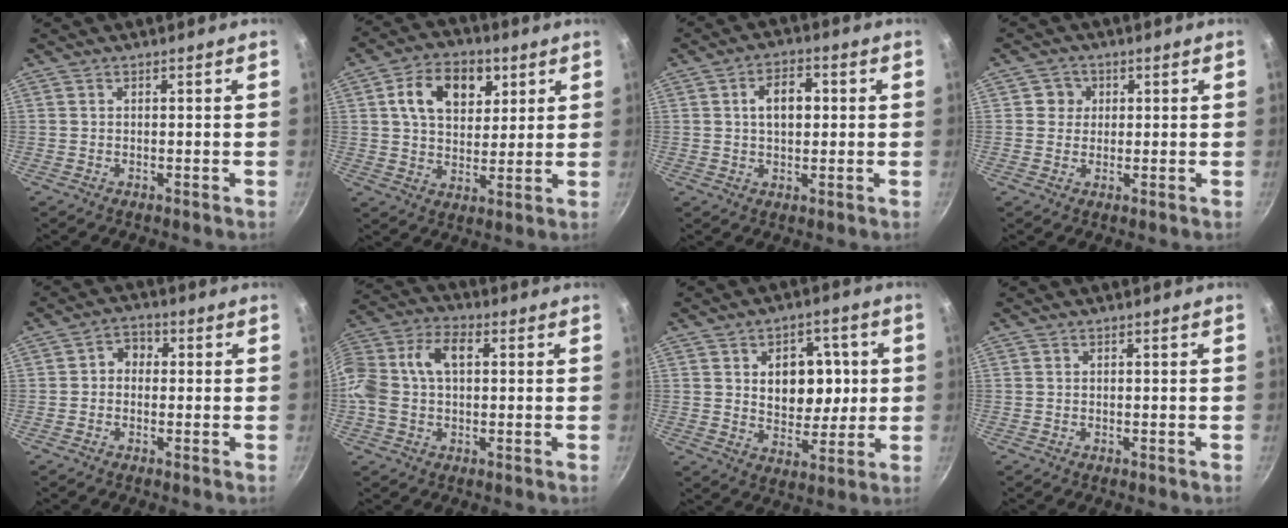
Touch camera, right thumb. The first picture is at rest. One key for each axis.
{"total": 12.9, "fx": 4.6, "fy": 8.5, "fz": 8.4, "tx": -0.109, "ty": -0.007, "tz": 0.076}
{"total": 6.8, "fx": 1.1, "fy": 4.1, "fz": 5.2, "tx": -0.069, "ty": 0.009, "tz": 0.014}
{"total": 3.4, "fx": 0.8, "fy": 3.2, "fz": 0.7, "tx": 0.013, "ty": 0.003, "tz": 0.006}
{"total": 3.9, "fx": 0.1, "fy": 3.2, "fz": 2.3, "tx": -0.015, "ty": 0.015, "tz": -0.012}
{"total": 13.1, "fx": 1.7, "fy": 8.1, "fz": 10.2, "tx": -0.221, "ty": 0.037, "tz": 0.029}
{"total": 11.8, "fx": 2.1, "fy": 8.1, "fz": 8.4, "tx": -0.064, "ty": -0.006, "tz": 0.037}
{"total": 0.0}